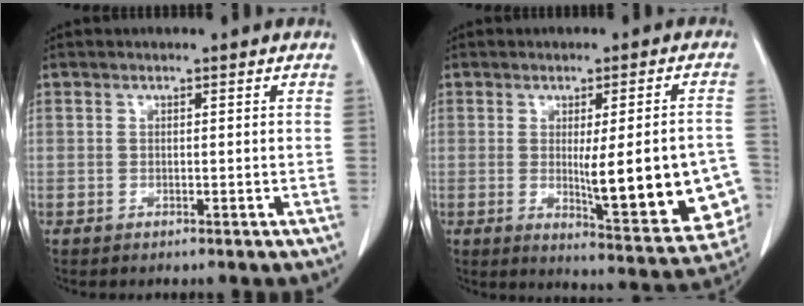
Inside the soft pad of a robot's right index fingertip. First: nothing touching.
{"total": 15.9, "force": [-2.5, 3.1, 15.4], "torque": [-0.149, -0.006, -0.014]}